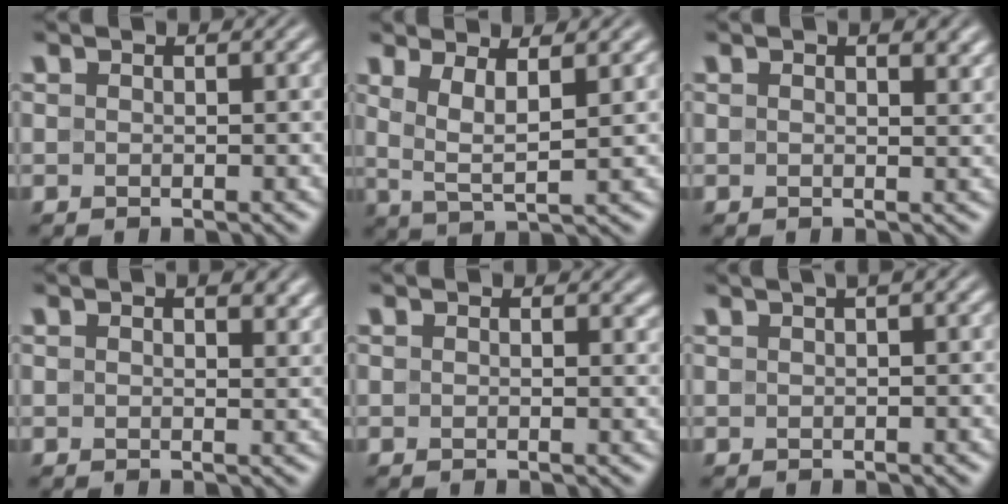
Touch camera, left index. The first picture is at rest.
{"total": 3.2, "force": [1.4, 0.6, 2.9], "torque": [-0.061, -0.006, 0.030]}
{"total": 2.1, "force": [1.1, 1.0, 1.6], "torque": [-0.019, 0.001, 0.015]}
{"total": 2.6, "force": [1.3, 1.3, 1.8], "torque": [-0.023, 0.000, 0.019]}
{"total": 0.8, "force": [0.4, 0.5, 0.4], "torque": [-0.002, -0.002, 0.001]}
{"total": 2.0, "force": [0.7, 0.4, 1.8], "torque": [-0.020, 0.008, 0.007]}